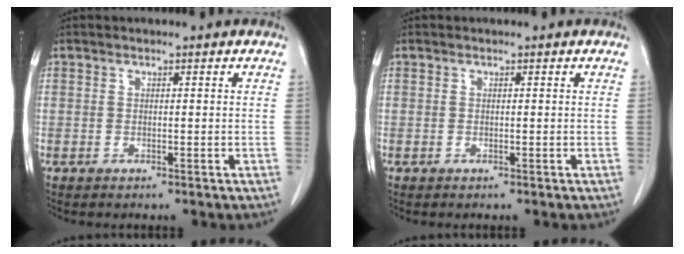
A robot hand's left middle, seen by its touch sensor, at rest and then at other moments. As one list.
[{"total": 0.0}]